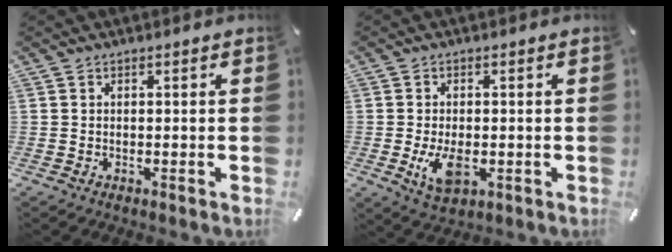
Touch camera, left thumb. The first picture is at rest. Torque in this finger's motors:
{"motor_torque": [0.06, 0.20, 0.38, 0.36, 0.03]}